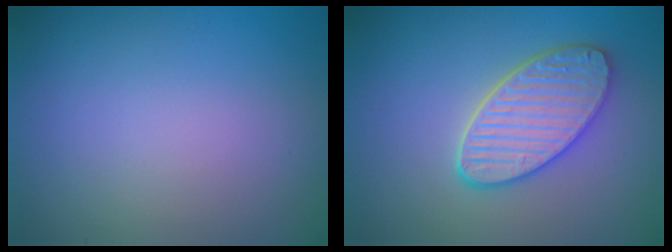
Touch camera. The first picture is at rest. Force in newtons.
{"total": 5.1, "press": 4.5, "slide": 2.5}